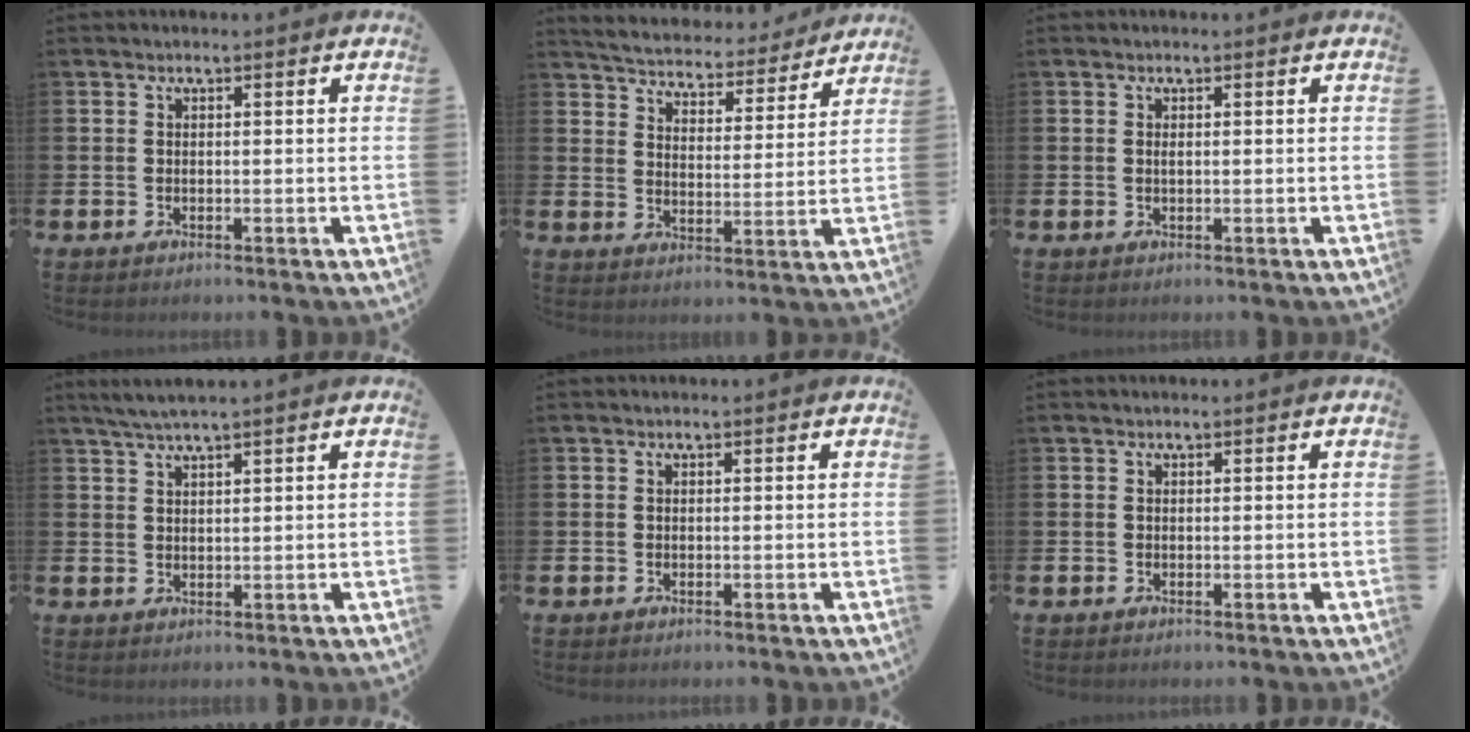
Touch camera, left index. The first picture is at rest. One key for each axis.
{"total": 5.1, "fx": 5.0, "fy": 1.1, "fz": 0.5, "tx": -0.033, "ty": -0.044, "tz": 0.082}
{"total": 0.5, "fx": 0.2, "fy": 0.1, "fz": 0.5, "tx": -0.008, "ty": -0.002, "tz": 0.003}
{"total": 2.6, "fx": 2.3, "fy": -0.2, "fz": 1.3, "tx": -0.035, "ty": 0.001, "tz": 0.042}
{"total": 0.0}
{"total": 0.0}